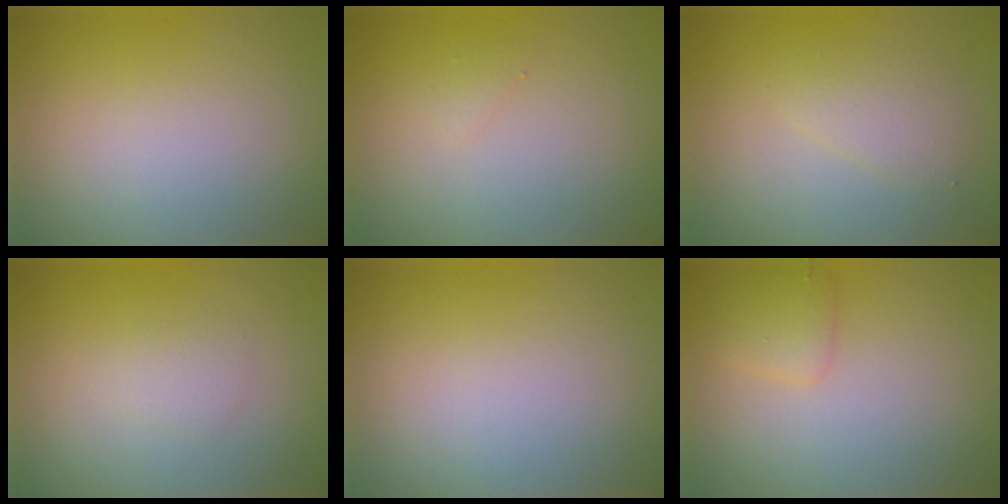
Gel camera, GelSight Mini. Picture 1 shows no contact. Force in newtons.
{"total": 0.5, "press": 0.5, "slide": 0.1}
{"total": 2.0, "press": 2.0, "slide": 0.1}
{"total": 1.2, "press": 1.2, "slide": 0.0}
{"total": 0.0}
{"total": 1.7, "press": 1.7, "slide": 0.1}